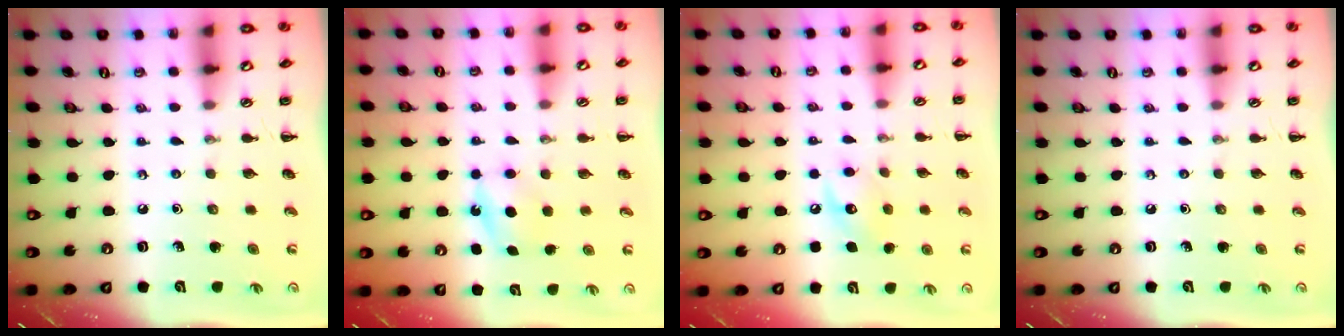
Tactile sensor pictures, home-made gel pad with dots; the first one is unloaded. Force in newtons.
{"total": 5.0, "press": 4.9, "slide": 1.1}
{"total": 8.2, "press": 8.1, "slide": 1.1}
{"total": 0.0}